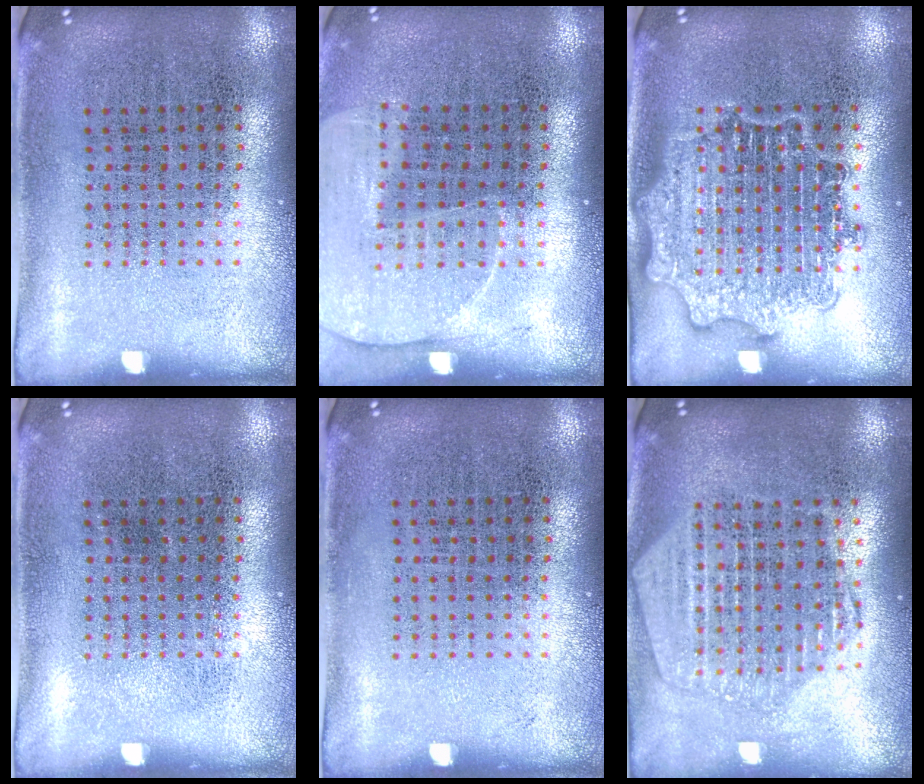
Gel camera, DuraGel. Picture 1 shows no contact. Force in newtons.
{"total": 1.3, "press": 1.2, "slide": 0.4}
{"total": 2.8, "press": 2.8, "slide": 0.4}
{"total": 0.0}
{"total": 0.0}
{"total": 2.2, "press": 2.0, "slide": 1.0}